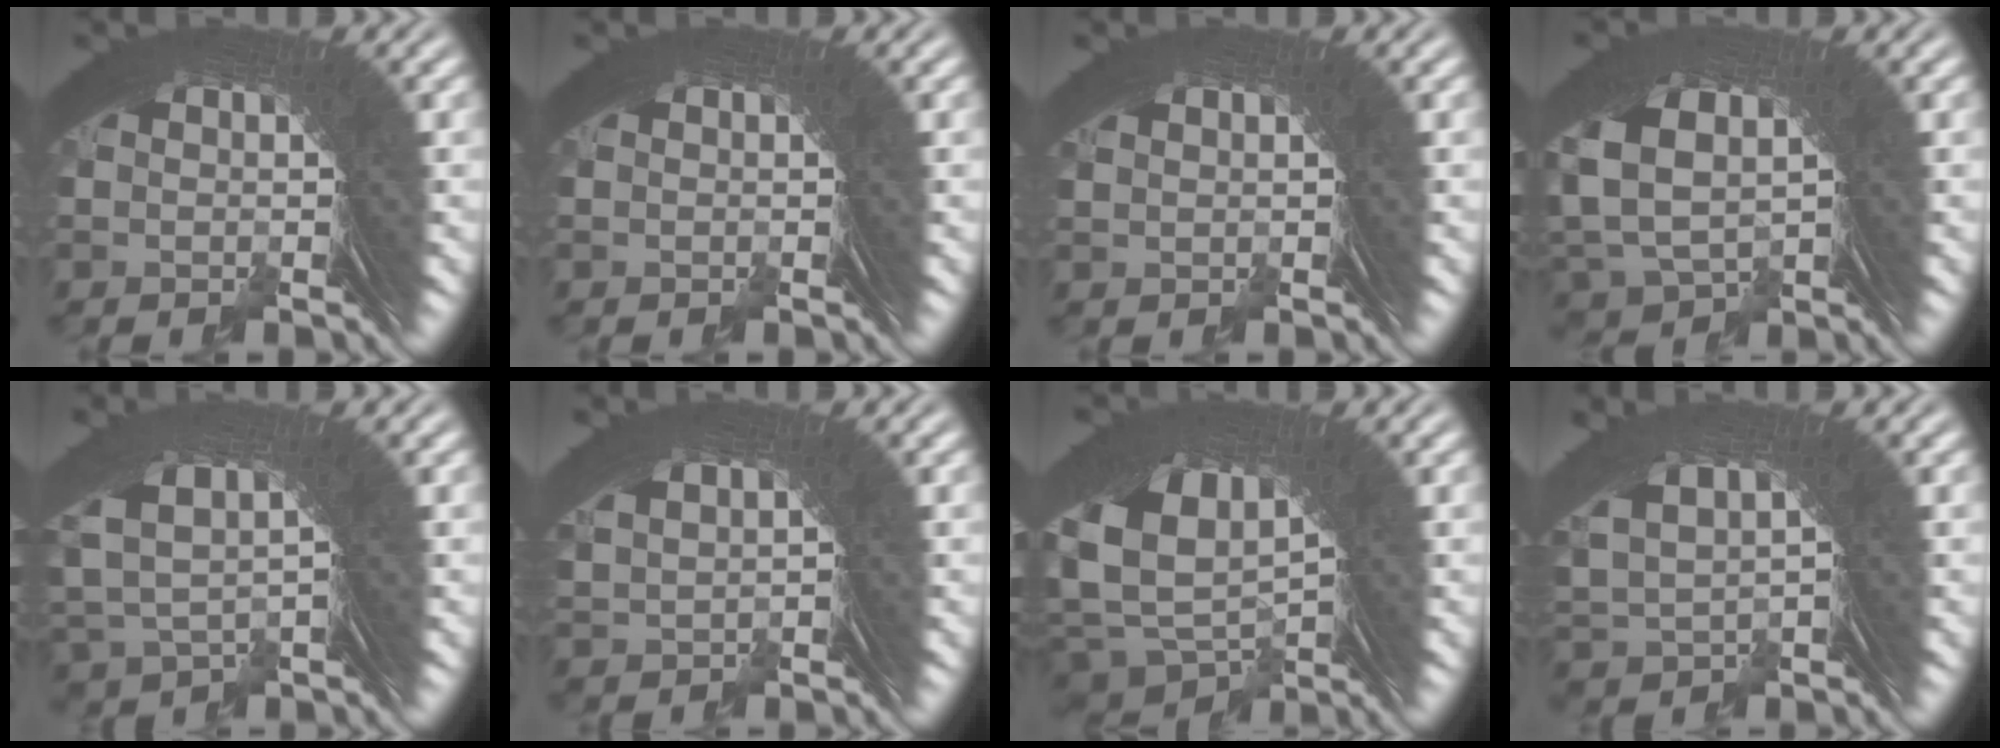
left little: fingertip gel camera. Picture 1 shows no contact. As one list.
[{"total": 0.0}, {"total": 0.7, "force": [0.5, -0.4, -0.3], "torque": [0.016, 0.002, 0.013]}, {"total": 5.8, "force": [-0.1, 5.1, 2.8], "torque": [-0.096, -0.034, 0.016]}, {"total": 6.4, "force": [2.1, 4.7, 3.9], "torque": [-0.096, -0.001, 0.035]}, {"total": 1.7, "force": [1.1, 1.1, 0.6], "torque": [-0.015, 0.000, 0.031]}, {"total": 7.8, "force": [1.2, 6.0, 4.9], "torque": [-0.125, -0.033, 0.039]}, {"total": 5.8, "force": [2.3, 4.4, 3.1], "torque": [-0.080, 0.008, 0.039]}]